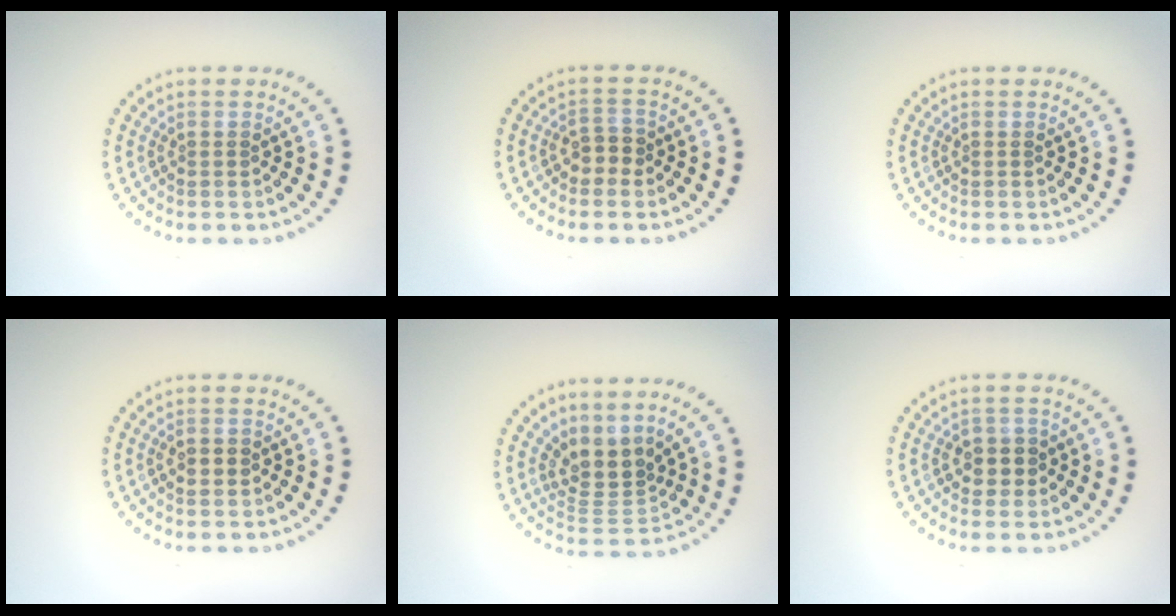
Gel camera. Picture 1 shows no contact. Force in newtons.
{"total": 1.8, "press": 1.7, "slide": 0.8}
{"total": 0.0}
{"total": 1.8, "press": 1.8, "slide": 0.1}
{"total": 3.4, "press": 2.4, "slide": 2.3}
{"total": 2.3, "press": 2.1, "slide": 0.8}